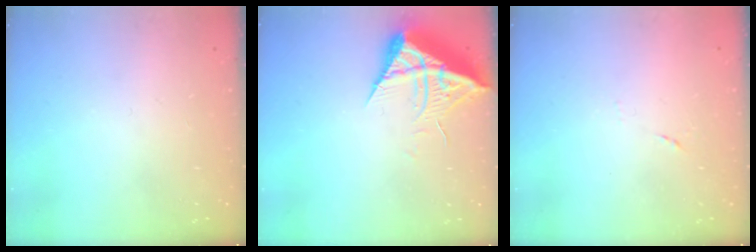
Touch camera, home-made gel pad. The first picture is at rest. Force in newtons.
{"total": 13.1, "press": 13.1, "slide": 0.9}
{"total": 4.9, "press": 4.7, "slide": 1.1}